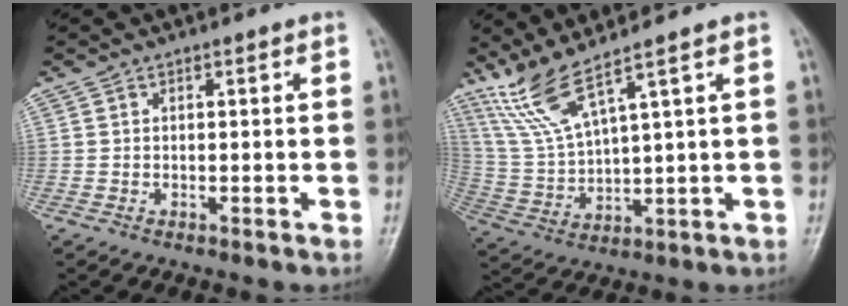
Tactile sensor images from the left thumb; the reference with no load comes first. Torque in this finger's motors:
{"motor_torque": [0.11, 0.13, 1.16, -0.81, 0.08]}